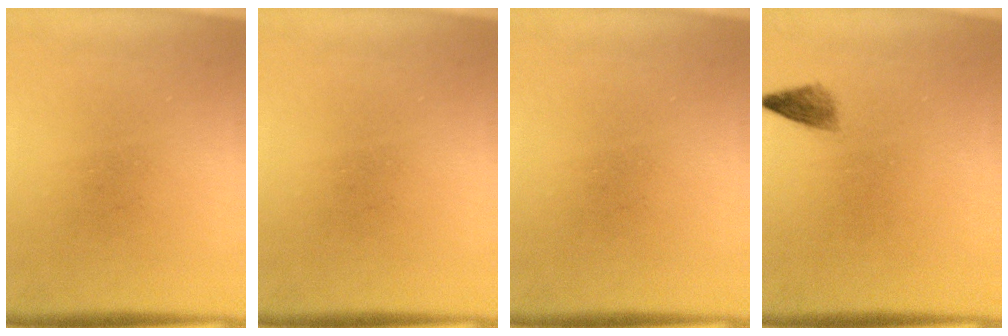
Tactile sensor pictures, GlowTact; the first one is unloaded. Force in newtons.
{"total": 0.0}
{"total": 0.0}
{"total": 1.6}